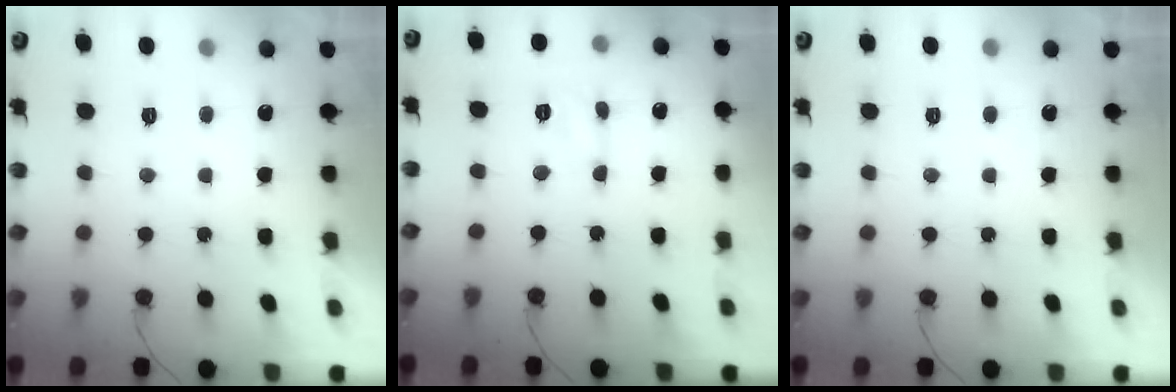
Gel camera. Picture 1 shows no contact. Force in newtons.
{"total": 2.8, "press": 2.8, "slide": 0.4}
{"total": 0.0}